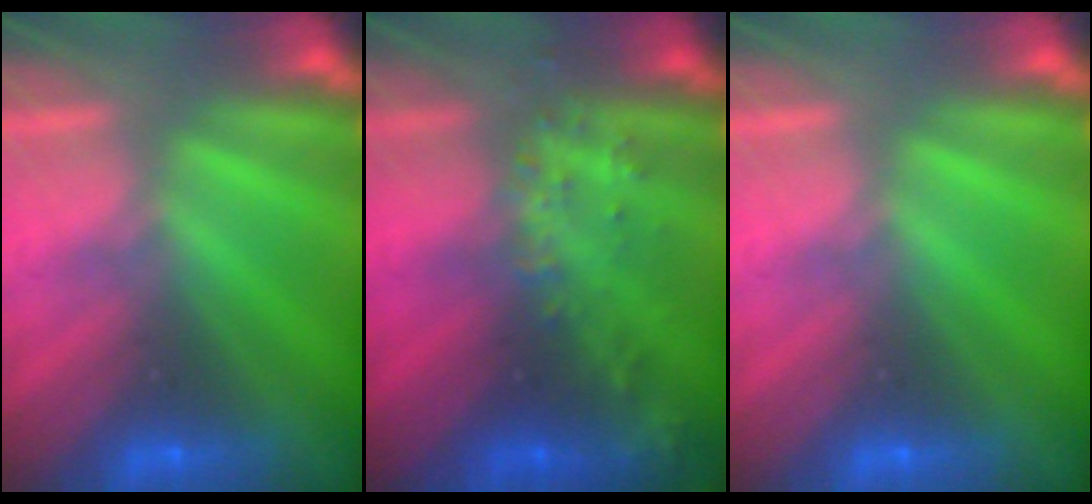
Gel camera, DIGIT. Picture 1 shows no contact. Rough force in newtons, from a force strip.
{"total": 2.8}
{"total": 0.0}